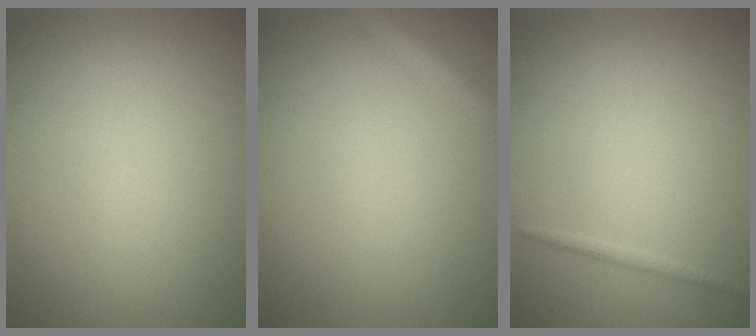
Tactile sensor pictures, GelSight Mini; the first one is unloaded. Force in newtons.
{"total": 2.8, "press": 2.8, "slide": 0.1}
{"total": 0.7, "press": 0.7, "slide": 0.0}